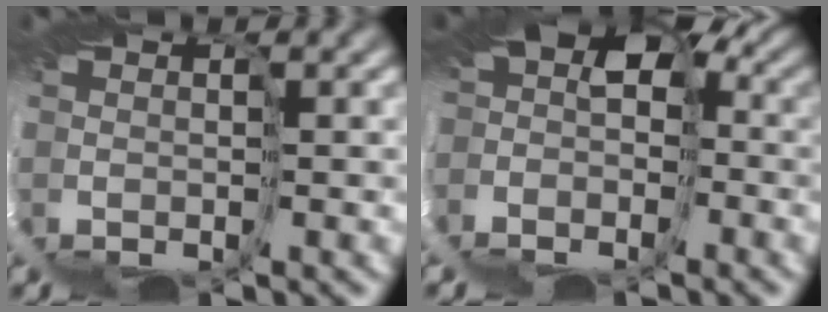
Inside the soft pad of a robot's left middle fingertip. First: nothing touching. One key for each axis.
{"total": 6.1, "fx": -2.4, "fy": 4.8, "fz": 2.9, "tx": -0.055, "ty": -0.009, "tz": -0.029}